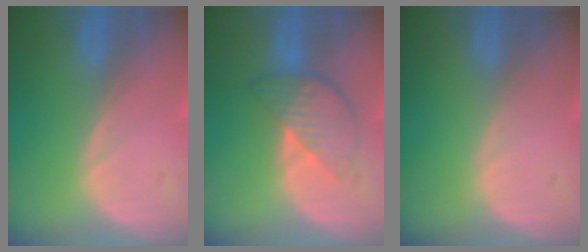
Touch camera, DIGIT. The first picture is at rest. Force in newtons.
{"total": 5.6, "press": 5.6, "slide": 0.3}
{"total": 0.0}